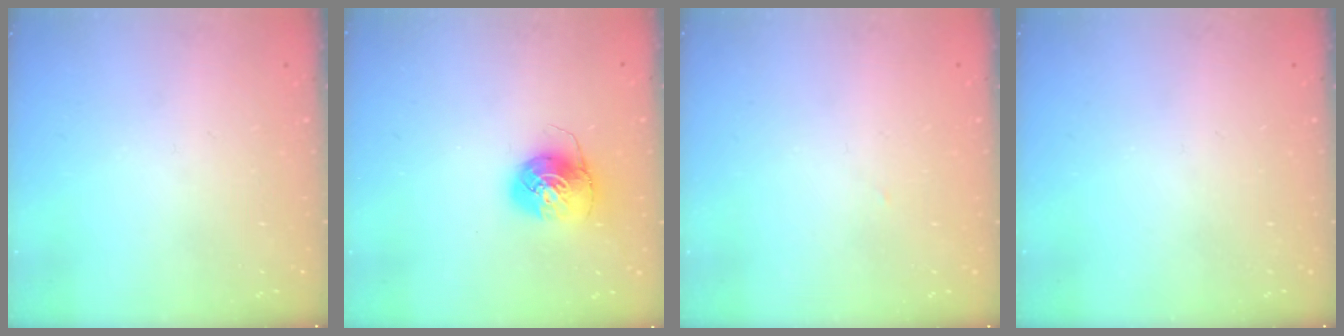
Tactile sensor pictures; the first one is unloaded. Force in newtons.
{"total": 8.8, "press": 8.8, "slide": 0.3}
{"total": 1.3, "press": 1.3, "slide": 0.0}
{"total": 0.0}